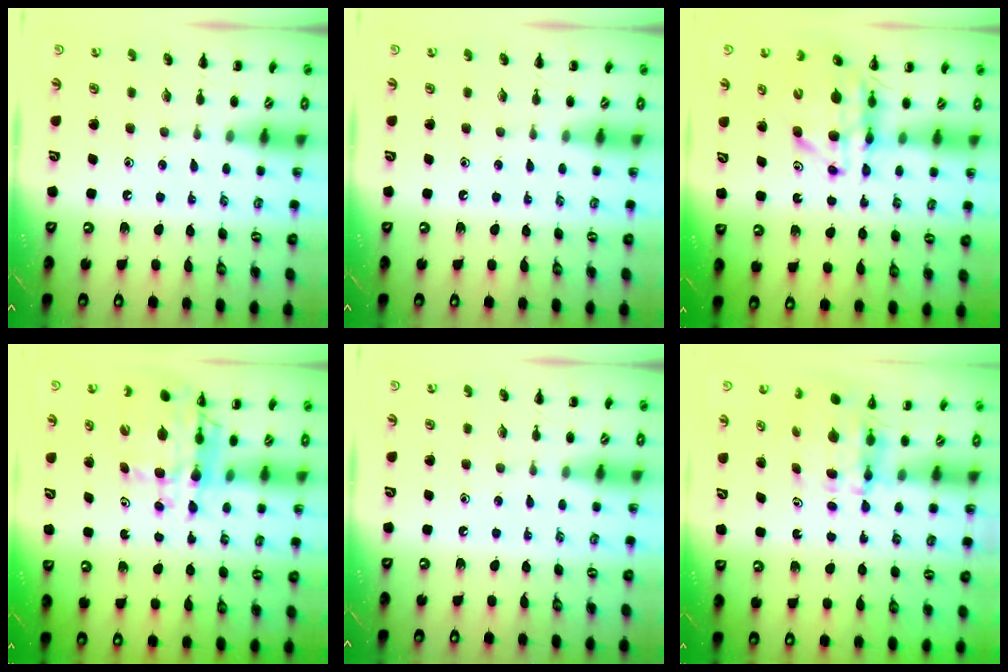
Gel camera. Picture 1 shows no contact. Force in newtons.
{"total": 0.0}
{"total": 11.0, "press": 10.4, "slide": 3.5}
{"total": 10.7, "press": 10.3, "slide": 3.2}
{"total": 0.0}
{"total": 3.9, "press": 3.9, "slide": 0.3}